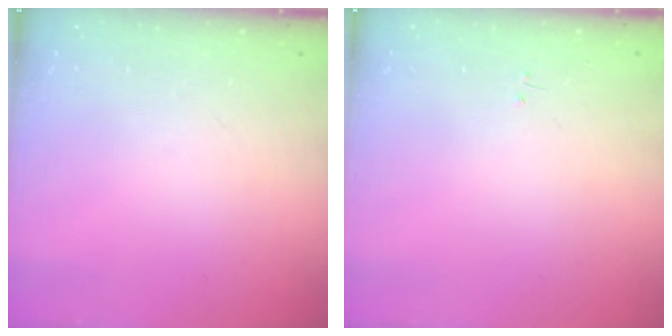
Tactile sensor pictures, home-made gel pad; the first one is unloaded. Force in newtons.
{"total": 0.0}